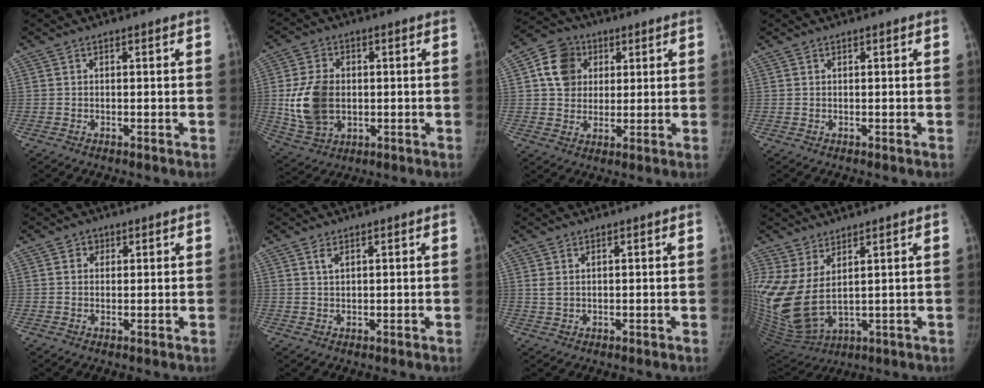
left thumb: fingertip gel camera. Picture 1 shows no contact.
{"total": 11.9, "force": [0.0, 8.5, 8.2], "torque": [-0.144, -0.002, 0.011]}
{"total": 9.6, "force": [2.8, 8.3, 4.2], "torque": [-0.048, -0.003, 0.042]}
{"total": 0.0}
{"total": 2.1, "force": [1.0, 1.8, 0.5], "torque": [0.009, -0.003, 0.010]}
{"total": 2.0, "force": [1.2, 1.0, 1.2], "torque": [-0.021, -0.005, 0.027]}
{"total": 1.8, "force": [1.0, 1.1, 1.1], "torque": [-0.022, -0.001, 0.027]}
{"total": 13.3, "force": [3.5, 6.5, 11.0], "torque": [-0.251, -0.031, 0.095]}